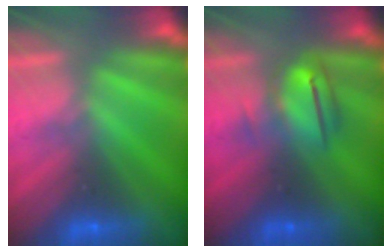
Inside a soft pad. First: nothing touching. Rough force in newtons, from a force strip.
{"total": 4.6}